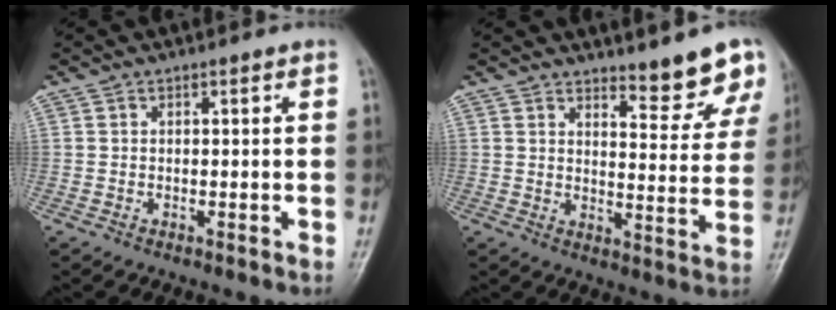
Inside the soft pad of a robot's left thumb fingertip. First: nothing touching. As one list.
[{"total": 8.7, "force": [7.3, 2.2, 4.3], "torque": [-0.025, -0.061, 0.092]}]